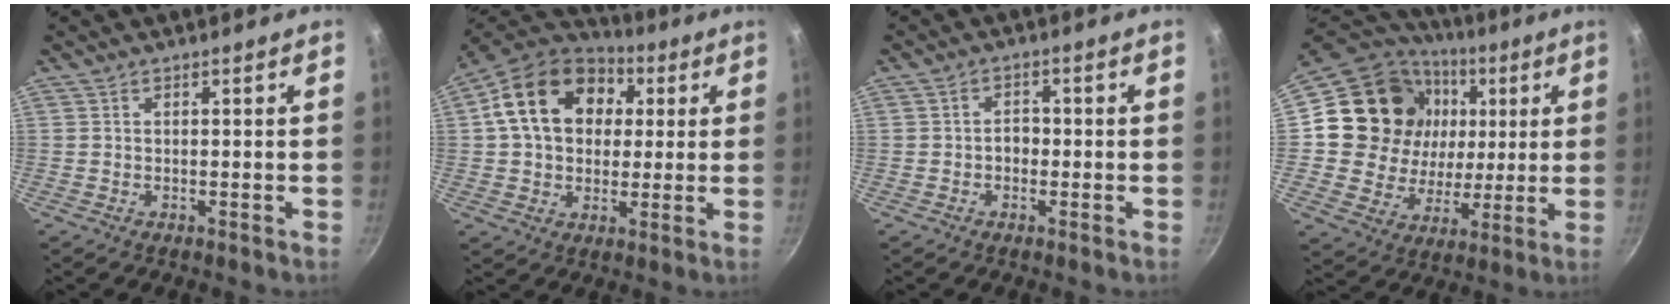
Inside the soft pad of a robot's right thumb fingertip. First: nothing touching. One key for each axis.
{"total": 18.7, "fx": 4.6, "fy": 14.1, "fz": 11.4, "tx": -0.177, "ty": 0.020, "tz": 0.065}
{"total": 2.5, "fx": -0.6, "fy": 1.9, "fz": 1.4, "tx": -0.004, "ty": 0.010, "tz": -0.012}
{"total": 22.4, "fx": 4.9, "fy": 19.1, "fz": 10.5, "tx": -0.179, "ty": 0.004, "tz": 0.089}